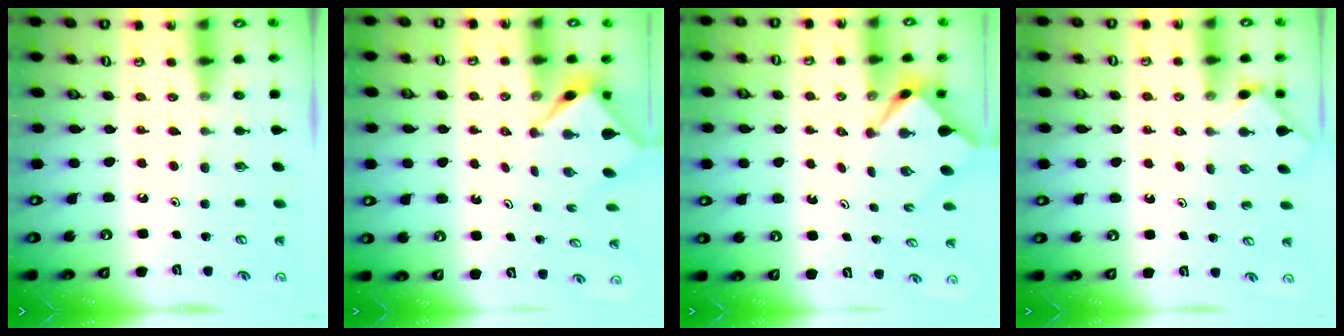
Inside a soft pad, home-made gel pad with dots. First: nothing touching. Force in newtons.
{"total": 2.7, "press": 2.7, "slide": 0.0}
{"total": 2.2, "press": 2.2, "slide": 0.1}
{"total": 3.0, "press": 2.9, "slide": 0.4}